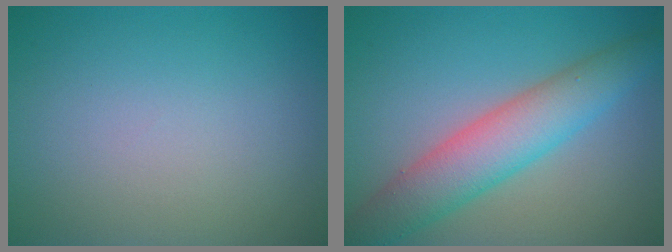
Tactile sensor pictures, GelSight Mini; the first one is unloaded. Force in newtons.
{"total": 6.2, "press": 6.2, "slide": 0.1}